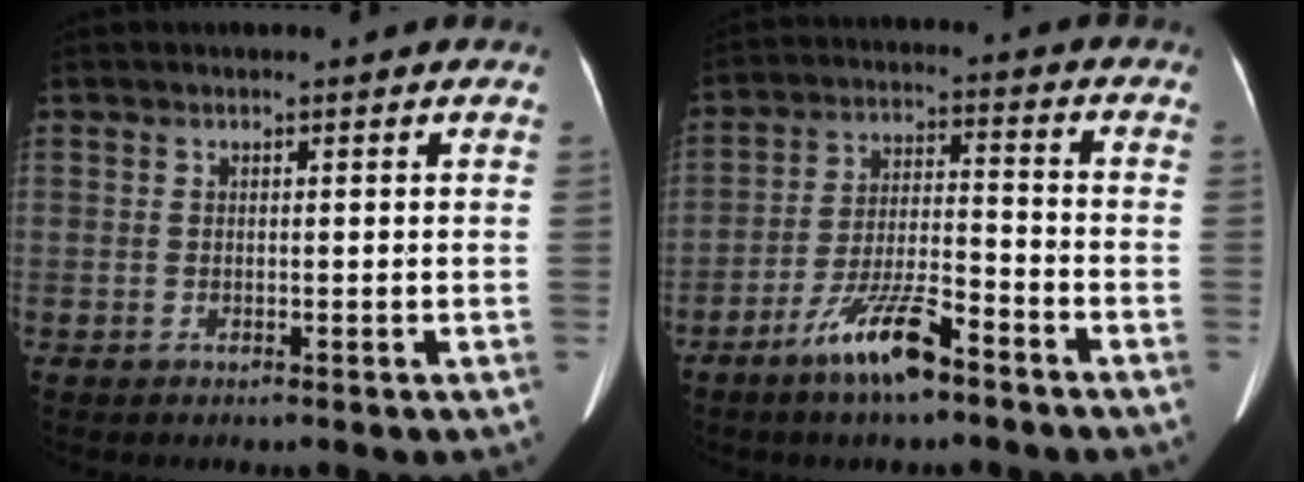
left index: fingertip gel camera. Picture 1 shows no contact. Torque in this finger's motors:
{"motor_torque": [1.12, 1.02, 0.49, 0.10]}